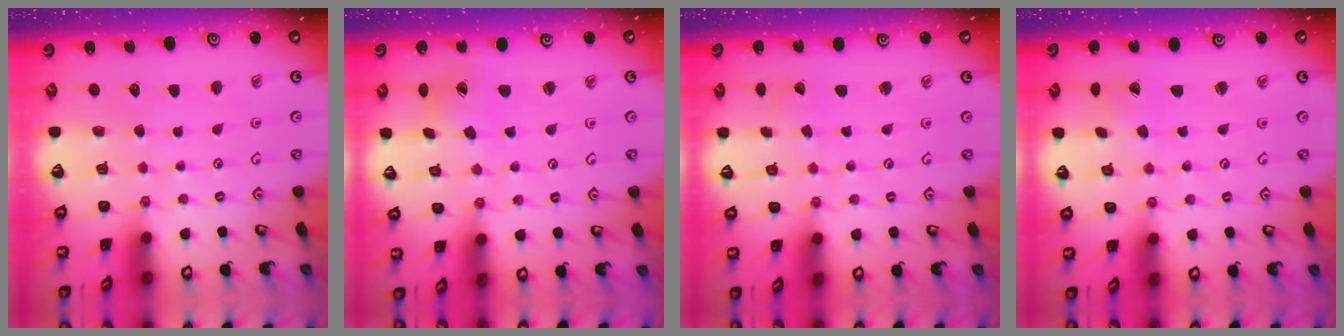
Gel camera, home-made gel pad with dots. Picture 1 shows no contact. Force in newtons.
{"total": 4.7, "press": 4.6, "slide": 0.4}
{"total": 1.5, "press": 1.5, "slide": 0.0}
{"total": 0.0}